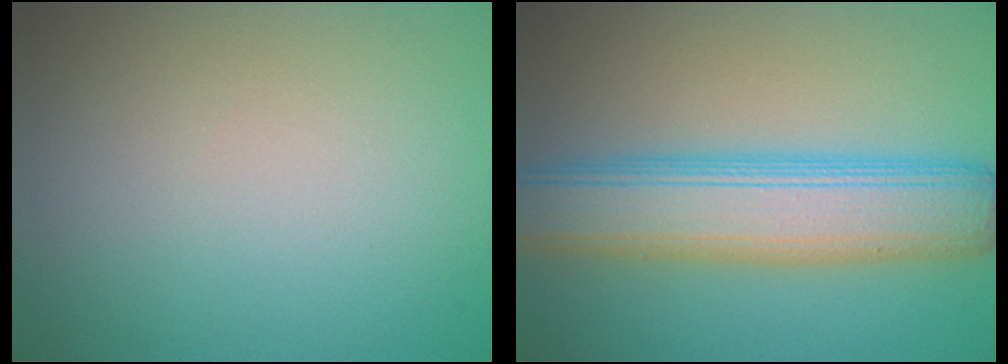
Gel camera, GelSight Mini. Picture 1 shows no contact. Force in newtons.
{"total": 8.3, "press": 8.3, "slide": 0.2}